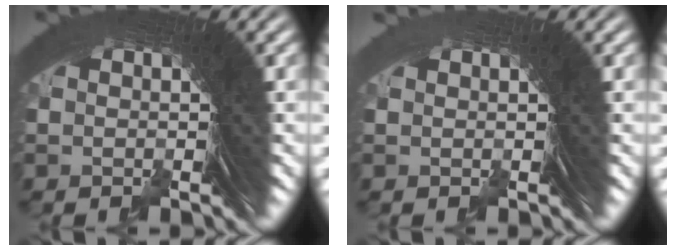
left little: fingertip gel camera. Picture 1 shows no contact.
{"total": 1.0, "force": [0.0, -0.6, -0.8], "torque": [0.026, 0.005, 0.000]}